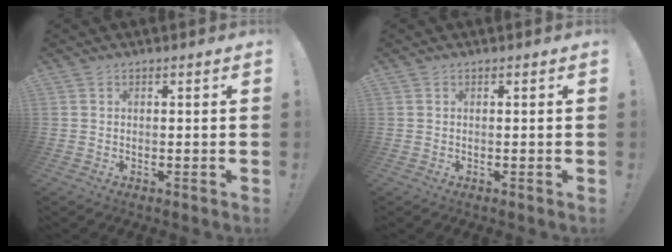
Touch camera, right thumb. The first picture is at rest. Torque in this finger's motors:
{"motor_torque": [-0.08, -0.08, 0.01, -0.01, 0.00]}